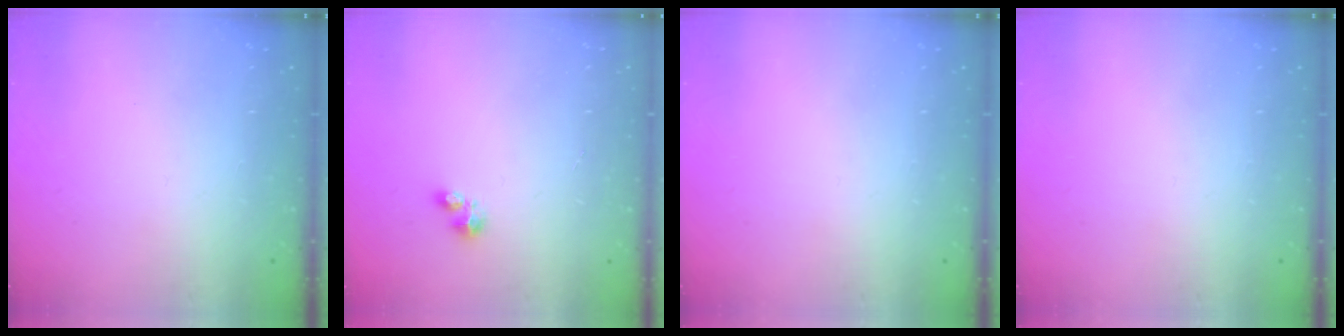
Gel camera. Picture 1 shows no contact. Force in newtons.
{"total": 3.0, "press": 3.0, "slide": 0.3}
{"total": 0.0}
{"total": 0.0}